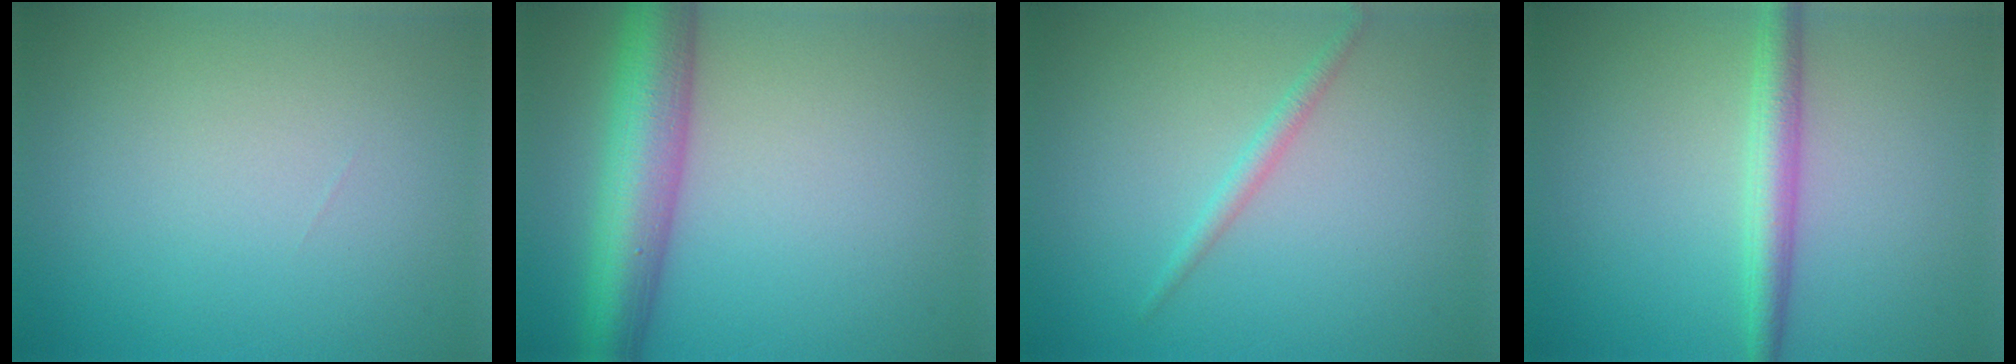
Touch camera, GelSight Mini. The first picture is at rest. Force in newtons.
{"total": 7.4, "press": 7.4, "slide": 0.3}
{"total": 1.3, "press": 1.3, "slide": 0.0}
{"total": 3.0, "press": 3.0, "slide": 0.1}